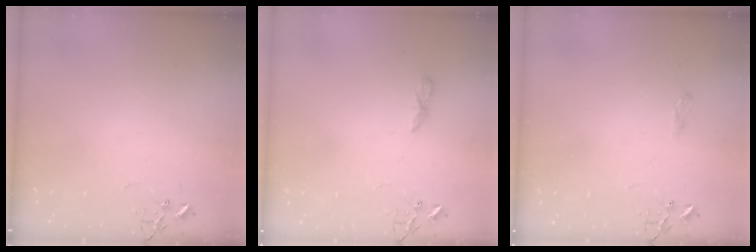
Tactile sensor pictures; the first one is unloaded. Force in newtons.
{"total": 5.3, "press": 5.3, "slide": 0.7}
{"total": 6.8, "press": 6.8, "slide": 0.6}